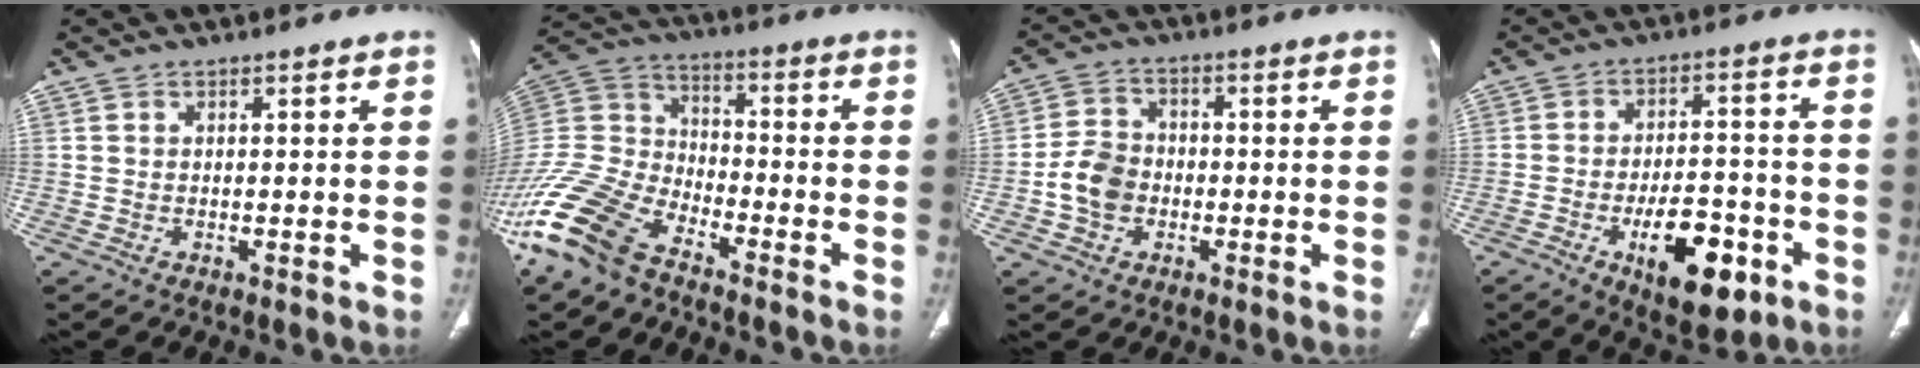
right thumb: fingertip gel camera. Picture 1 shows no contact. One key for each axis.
{"total": 17.6, "fx": -12.2, "fy": 8.6, "fz": 9.3, "tx": -0.196, "ty": 0.052, "tz": -0.240}
{"total": 7.0, "fx": -1.6, "fy": 5.5, "fz": 3.9, "tx": -0.058, "ty": 0.019, "tz": -0.037}
{"total": 13.9, "fx": -6.2, "fy": 6.4, "fz": 10.7, "tx": -0.135, "ty": 0.030, "tz": -0.086}